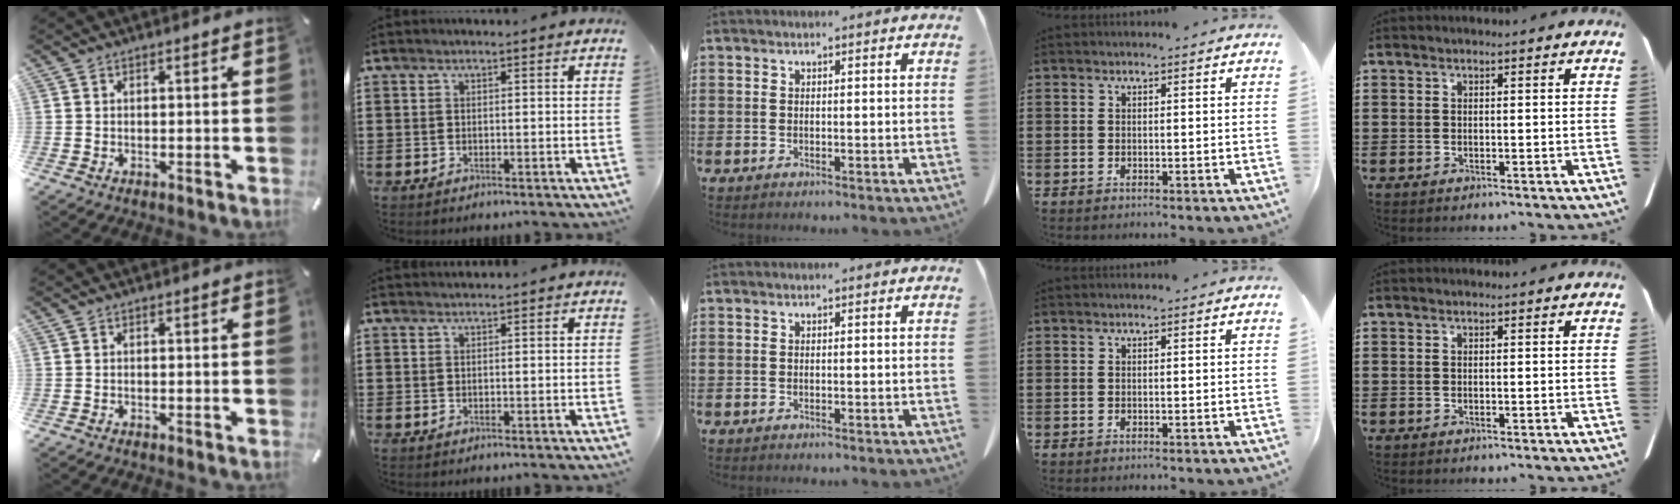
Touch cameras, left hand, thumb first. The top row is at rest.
{"index": {"total": 0.5, "force": [0.5, 0.0, 0.1], "torque": [-0.004, 0.000, 0.011]}}